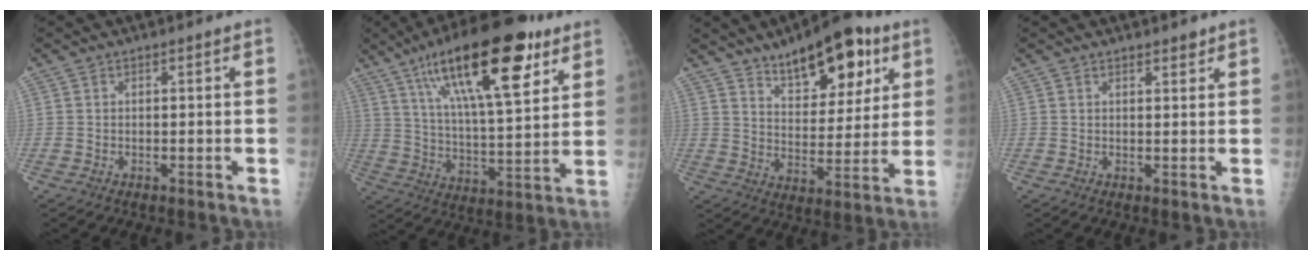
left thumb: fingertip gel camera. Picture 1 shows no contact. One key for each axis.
{"total": 24.0, "fx": 12.9, "fy": 7.6, "fz": 18.8, "tx": -0.289, "ty": -0.033, "tz": 0.215}
{"total": 17.4, "fx": 10.0, "fy": 7.9, "fz": 11.8, "tx": -0.121, "ty": -0.044, "tz": 0.153}
{"total": 1.5, "fx": 1.3, "fy": 0.5, "fz": 0.6, "tx": -0.003, "ty": -0.010, "tz": 0.018}